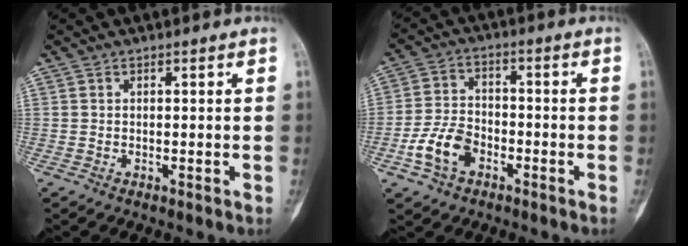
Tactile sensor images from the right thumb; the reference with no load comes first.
{"total": 8.7, "force": [-3.8, 5.6, 5.4], "torque": [-0.101, 0.026, -0.072]}